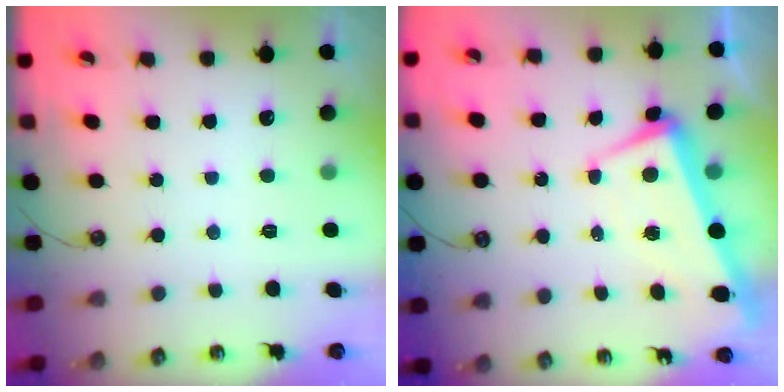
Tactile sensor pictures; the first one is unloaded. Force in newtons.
{"total": 0.9, "press": 0.4, "slide": 0.8}